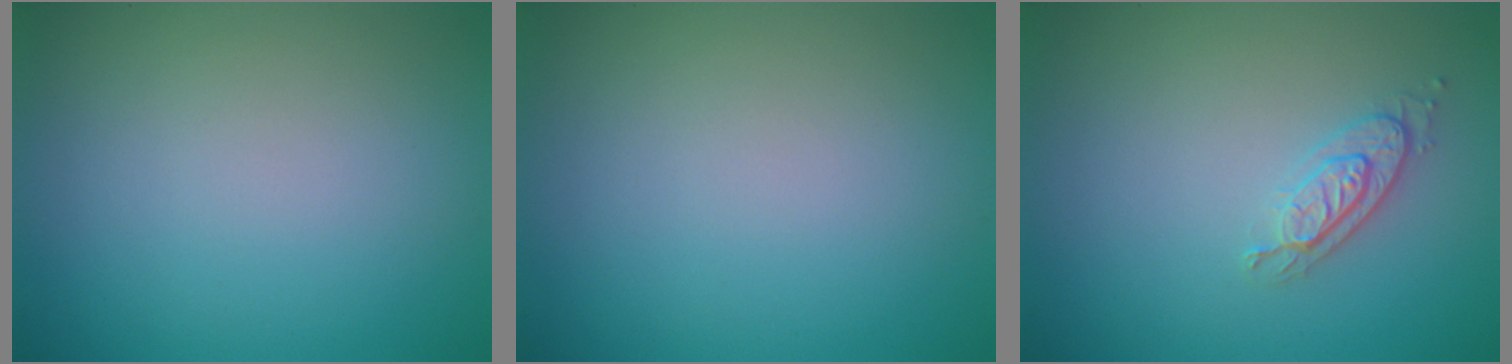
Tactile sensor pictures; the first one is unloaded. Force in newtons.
{"total": 0.0}
{"total": 2.1, "press": 1.9, "slide": 0.8}